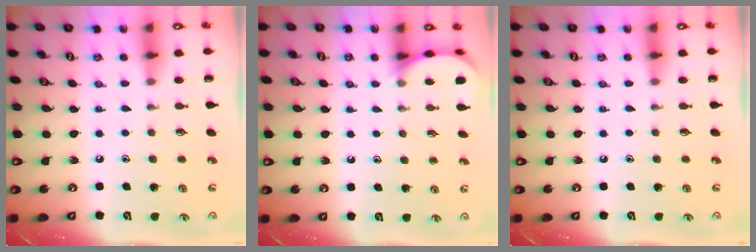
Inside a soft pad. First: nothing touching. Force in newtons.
{"total": 3.9, "press": 3.9, "slide": 0.5}
{"total": 0.0}